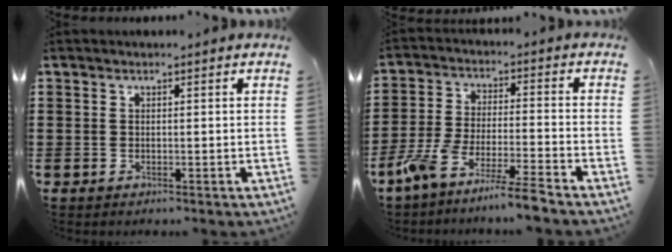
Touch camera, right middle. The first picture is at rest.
{"total": 7.5, "force": [-6.9, -1.0, 2.8], "torque": [-0.066, -0.016, -0.139]}